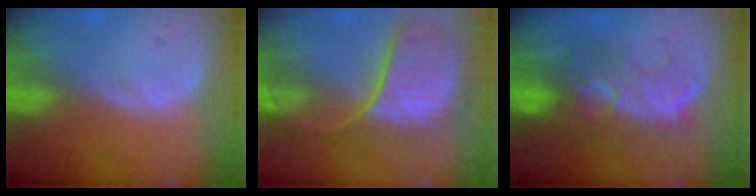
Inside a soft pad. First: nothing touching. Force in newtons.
{"total": 11.9, "press": 9.9, "slide": 6.6}
{"total": 9.0, "press": 8.5, "slide": 3.0}